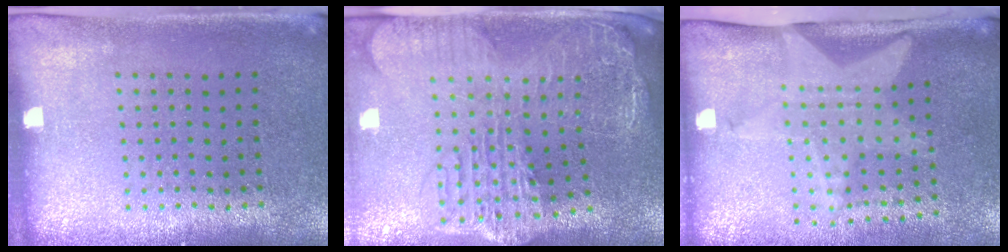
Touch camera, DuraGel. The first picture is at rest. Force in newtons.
{"total": 3.7, "press": 2.9, "slide": 2.2}
{"total": 2.1, "press": 1.5, "slide": 1.4}